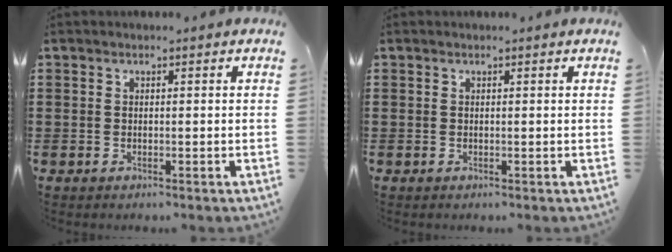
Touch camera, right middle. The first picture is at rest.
{"total": 0.0}